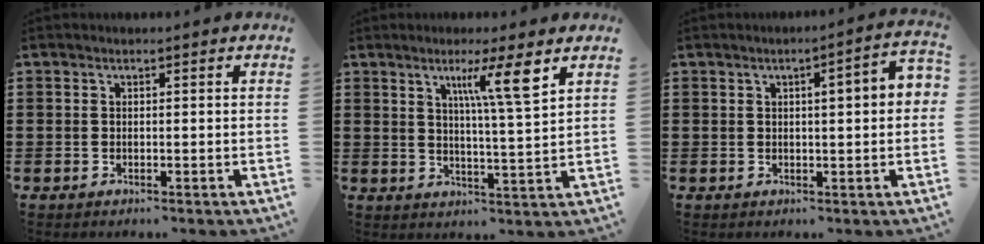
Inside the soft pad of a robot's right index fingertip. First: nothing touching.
{"total": 7.7, "force": [3.9, -0.1, 6.7], "torque": [-0.125, -0.002, 0.059]}
{"total": 3.4, "force": [0.4, 0.4, 3.3], "torque": [-0.050, -0.001, 0.002]}